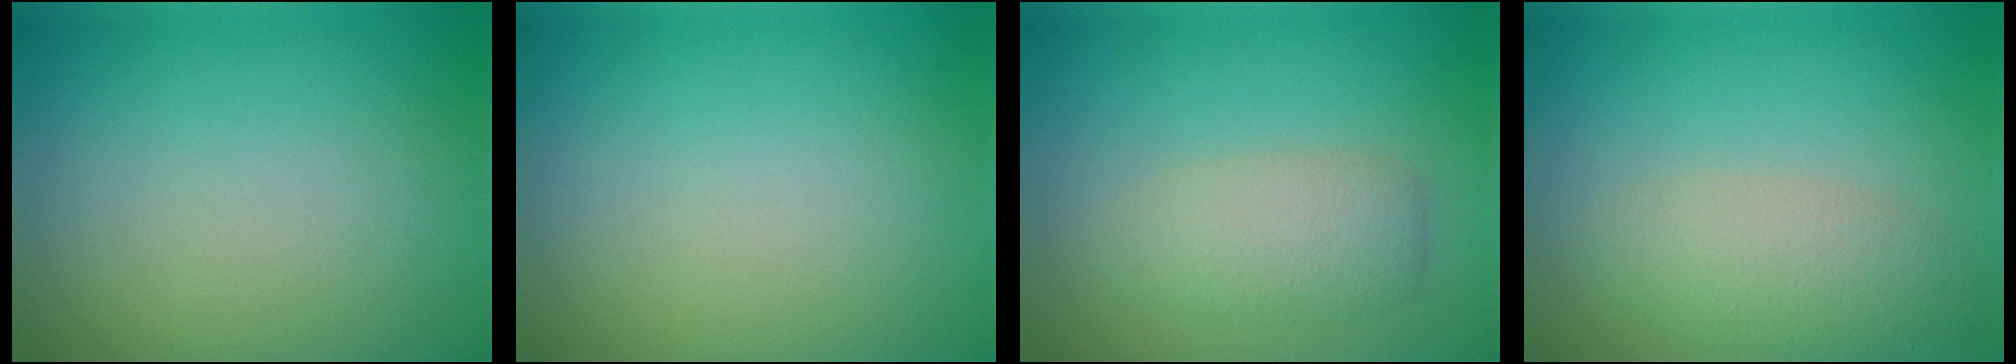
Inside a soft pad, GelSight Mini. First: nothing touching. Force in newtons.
{"total": 0.0}
{"total": 3.0, "press": 3.0, "slide": 0.3}
{"total": 3.6, "press": 3.6, "slide": 0.1}